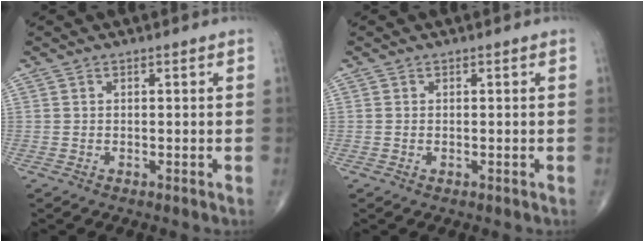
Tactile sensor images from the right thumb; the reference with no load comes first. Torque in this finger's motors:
{"motor_torque": [-0.34, -0.05, -0.18, -0.11, 0.06]}